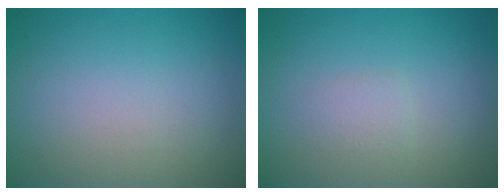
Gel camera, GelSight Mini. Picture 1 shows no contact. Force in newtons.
{"total": 1.1, "press": 1.1, "slide": 0.1}